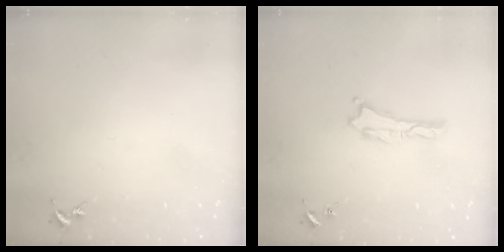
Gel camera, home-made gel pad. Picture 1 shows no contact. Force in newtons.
{"total": 0.0}